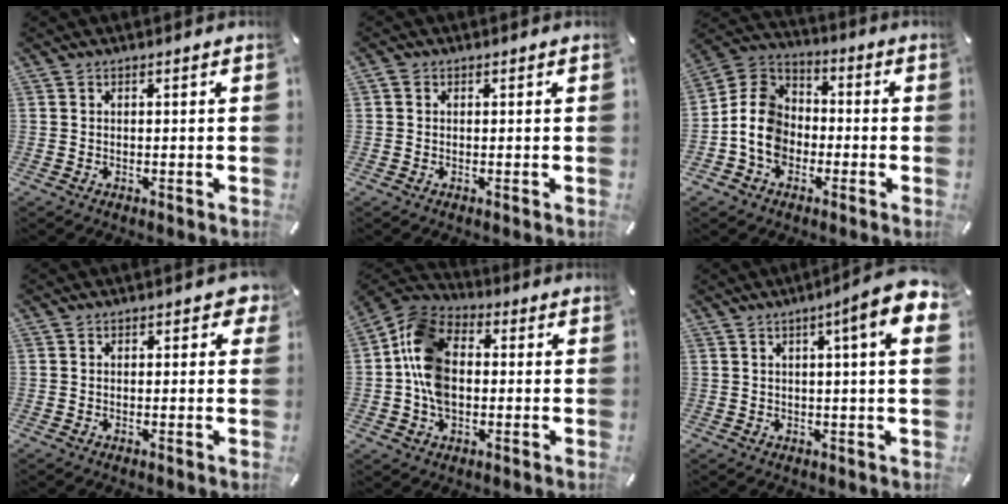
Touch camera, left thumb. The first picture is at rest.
{"total": 1.0, "force": [0.2, 0.9, 0.4], "torque": [-0.007, 0.006, 0.002]}
{"total": 10.7, "force": [-3.0, 9.0, 5.0], "torque": [-0.132, 0.026, -0.057]}
{"total": 2.1, "force": [0.6, 1.3, 1.5], "torque": [-0.016, 0.001, 0.005]}
{"total": 12.3, "force": [-1.0, 9.1, 8.3], "torque": [-0.191, 0.018, -0.018]}
{"total": 10.1, "force": [4.2, 1.2, 9.2], "torque": [-0.135, -0.019, 0.062]}